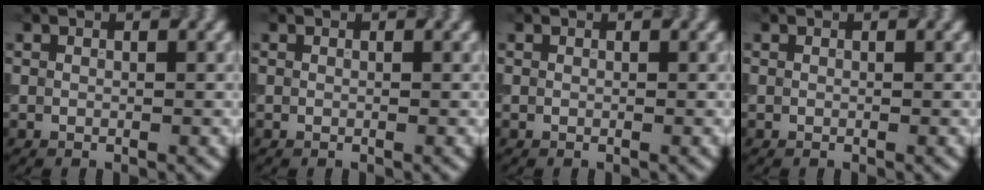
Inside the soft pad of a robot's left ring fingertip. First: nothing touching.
{"total": 0.0}
{"total": 0.0}
{"total": 0.0}